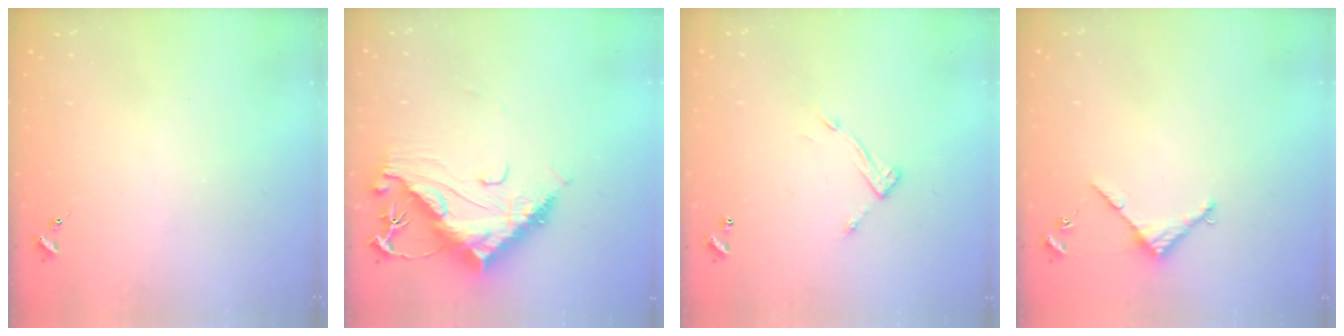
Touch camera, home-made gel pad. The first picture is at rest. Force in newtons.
{"total": 14.6, "press": 14.5, "slide": 1.5}
{"total": 7.9, "press": 7.9, "slide": 0.3}
{"total": 3.4, "press": 3.4, "slide": 0.4}